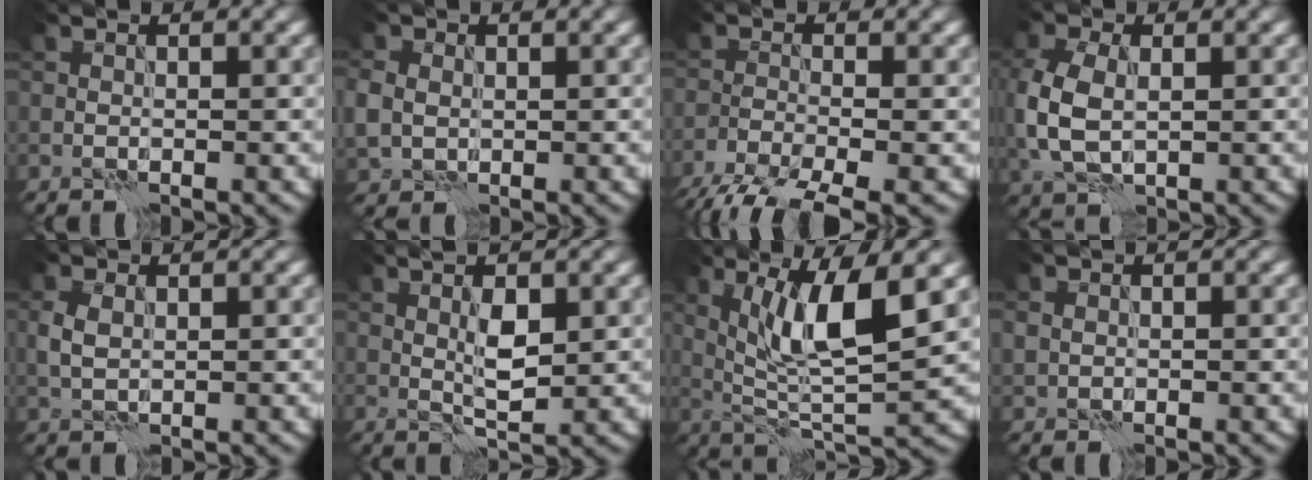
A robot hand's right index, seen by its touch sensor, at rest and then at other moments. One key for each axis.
{"total": 3.0, "fx": 0.4, "fy": 2.6, "fz": 1.5, "tx": -0.040, "ty": 0.001, "tz": 0.011}
{"total": 6.5, "fx": -5.1, "fy": 1.4, "fz": 3.8, "tx": -0.069, "ty": -0.030, "tz": -0.095}
{"total": 5.9, "fx": 0.0, "fy": 4.0, "fz": 4.4, "tx": -0.118, "ty": -0.001, "tz": 0.003}
{"total": 1.9, "fx": 0.8, "fy": 1.2, "fz": 1.3, "tx": -0.035, "ty": 0.001, "tz": 0.016}
{"total": 3.2, "fx": 0.8, "fy": 1.0, "fz": 2.9, "tx": -0.053, "ty": -0.001, "tz": 0.017}
{"total": 7.9, "fx": 2.5, "fy": 1.8, "fz": 7.3, "tx": -0.130, "ty": -0.011, "tz": 0.048}
{"total": 0.9, "fx": 0.3, "fy": 0.8, "fz": 0.0, "tx": -0.002, "ty": 0.000, "tz": 0.009}